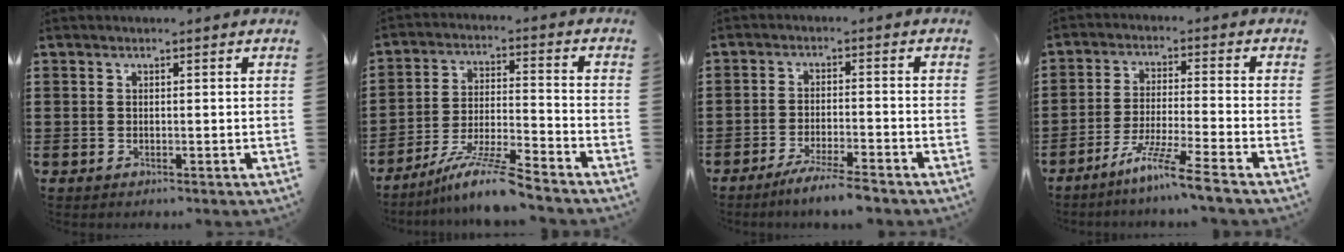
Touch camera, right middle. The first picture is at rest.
{"total": 9.0, "force": [-7.4, 0.1, 5.1], "torque": [-0.102, -0.004, -0.143]}
{"total": 4.5, "force": [-4.0, -0.3, 2.2], "torque": [-0.040, -0.008, -0.073]}
{"total": 7.4, "force": [-6.0, -0.9, 4.2], "torque": [-0.088, -0.019, -0.117]}